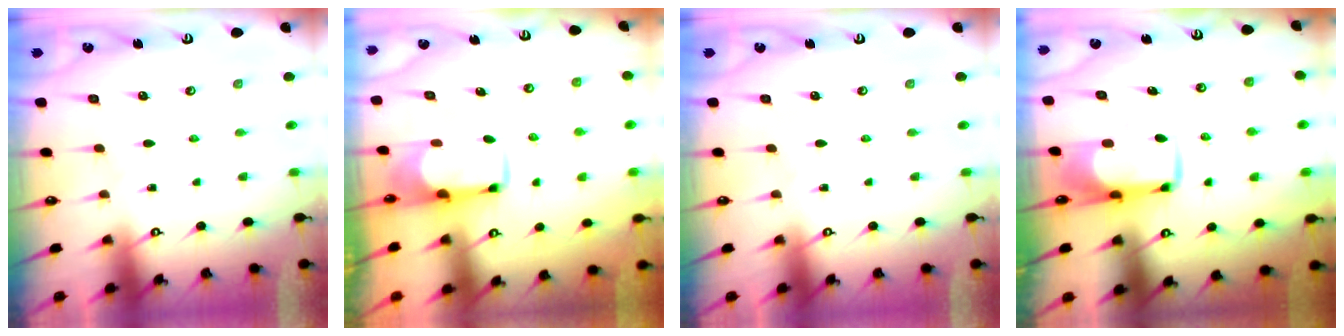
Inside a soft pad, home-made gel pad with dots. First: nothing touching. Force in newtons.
{"total": 1.8, "press": 1.7, "slide": 0.6}
{"total": 0.0}
{"total": 5.2, "press": 5.0, "slide": 1.4}